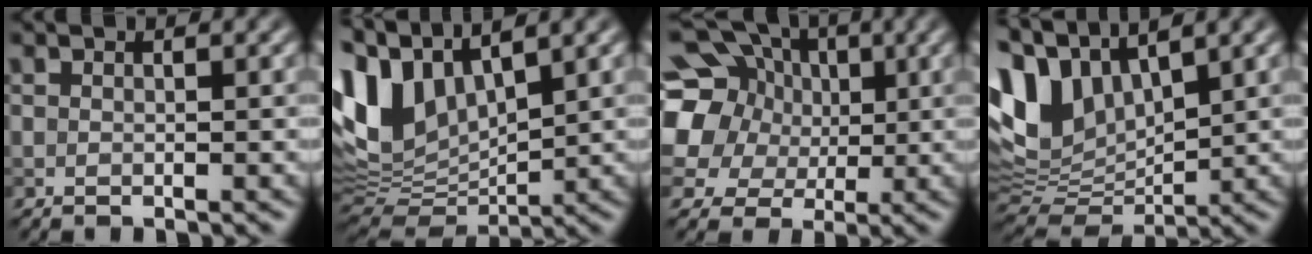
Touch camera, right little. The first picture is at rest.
{"total": 9.3, "force": [4.4, 5.0, 6.5], "torque": [-0.158, 0.009, 0.086]}
{"total": 17.9, "force": [5.1, 15.1, 8.2], "torque": [-0.212, 0.042, 0.075]}
{"total": 8.3, "force": [4.2, 4.9, 5.2], "torque": [-0.127, 0.009, 0.083]}